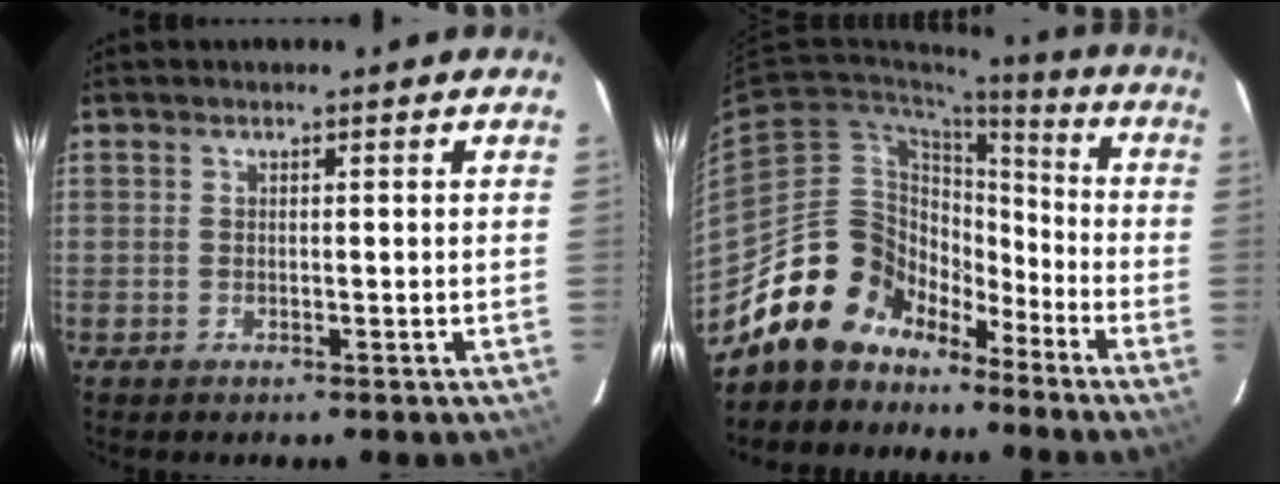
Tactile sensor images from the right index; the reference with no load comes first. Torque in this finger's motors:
{"motor_torque": [0.98, -1.16, 0.19, -0.06]}